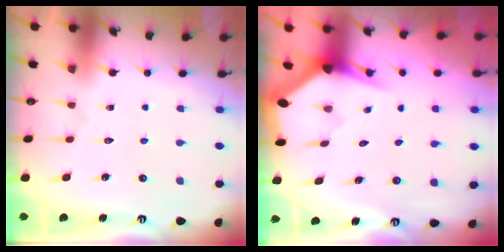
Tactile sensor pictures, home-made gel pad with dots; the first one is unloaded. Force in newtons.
{"total": 3.2, "press": 3.2, "slide": 0.1}